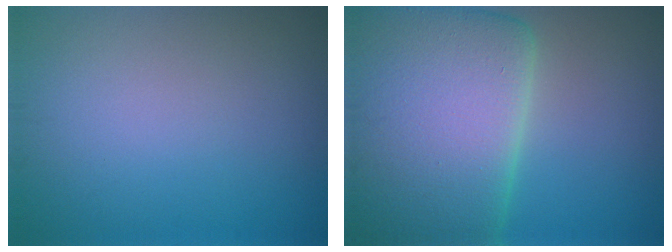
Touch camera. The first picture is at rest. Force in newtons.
{"total": 16.6, "press": 16.6, "slide": 1.0}